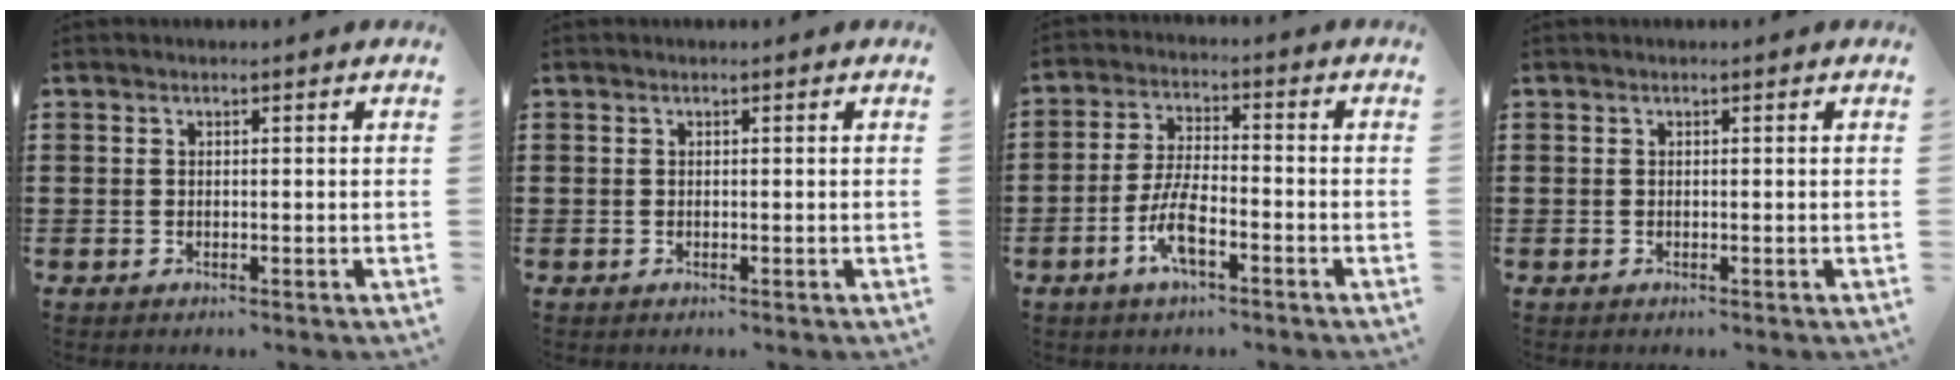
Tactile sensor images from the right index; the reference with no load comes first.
{"total": 0.0}
{"total": 6.6, "force": [-3.1, 1.9, 5.5], "torque": [-0.125, -0.007, -0.062]}
{"total": 0.0}